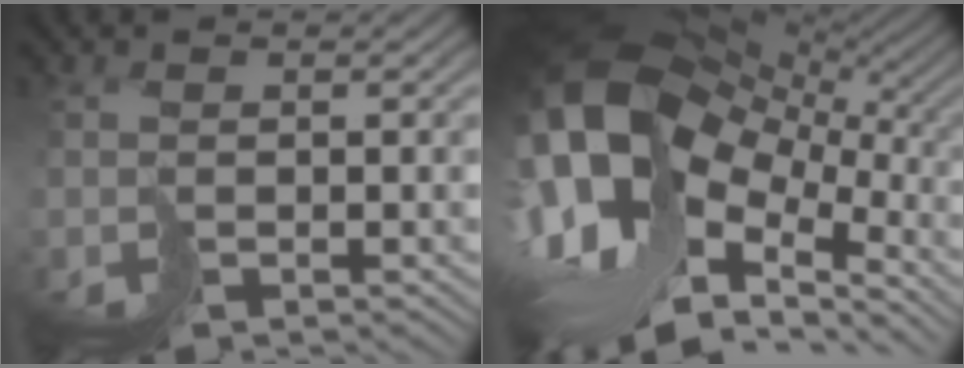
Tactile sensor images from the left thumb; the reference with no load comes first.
{"total": 20.4, "force": [-1.2, 14.4, 14.4], "torque": [-0.335, -0.013, 0.005]}